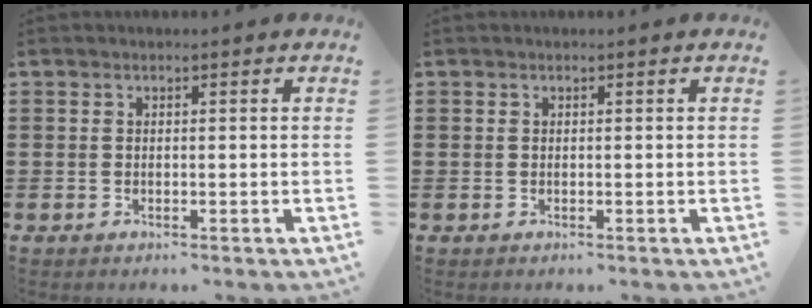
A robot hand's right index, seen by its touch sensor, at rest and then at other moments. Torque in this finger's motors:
{"motor_torque": [0.63, 1.51, -0.01, -0.03]}